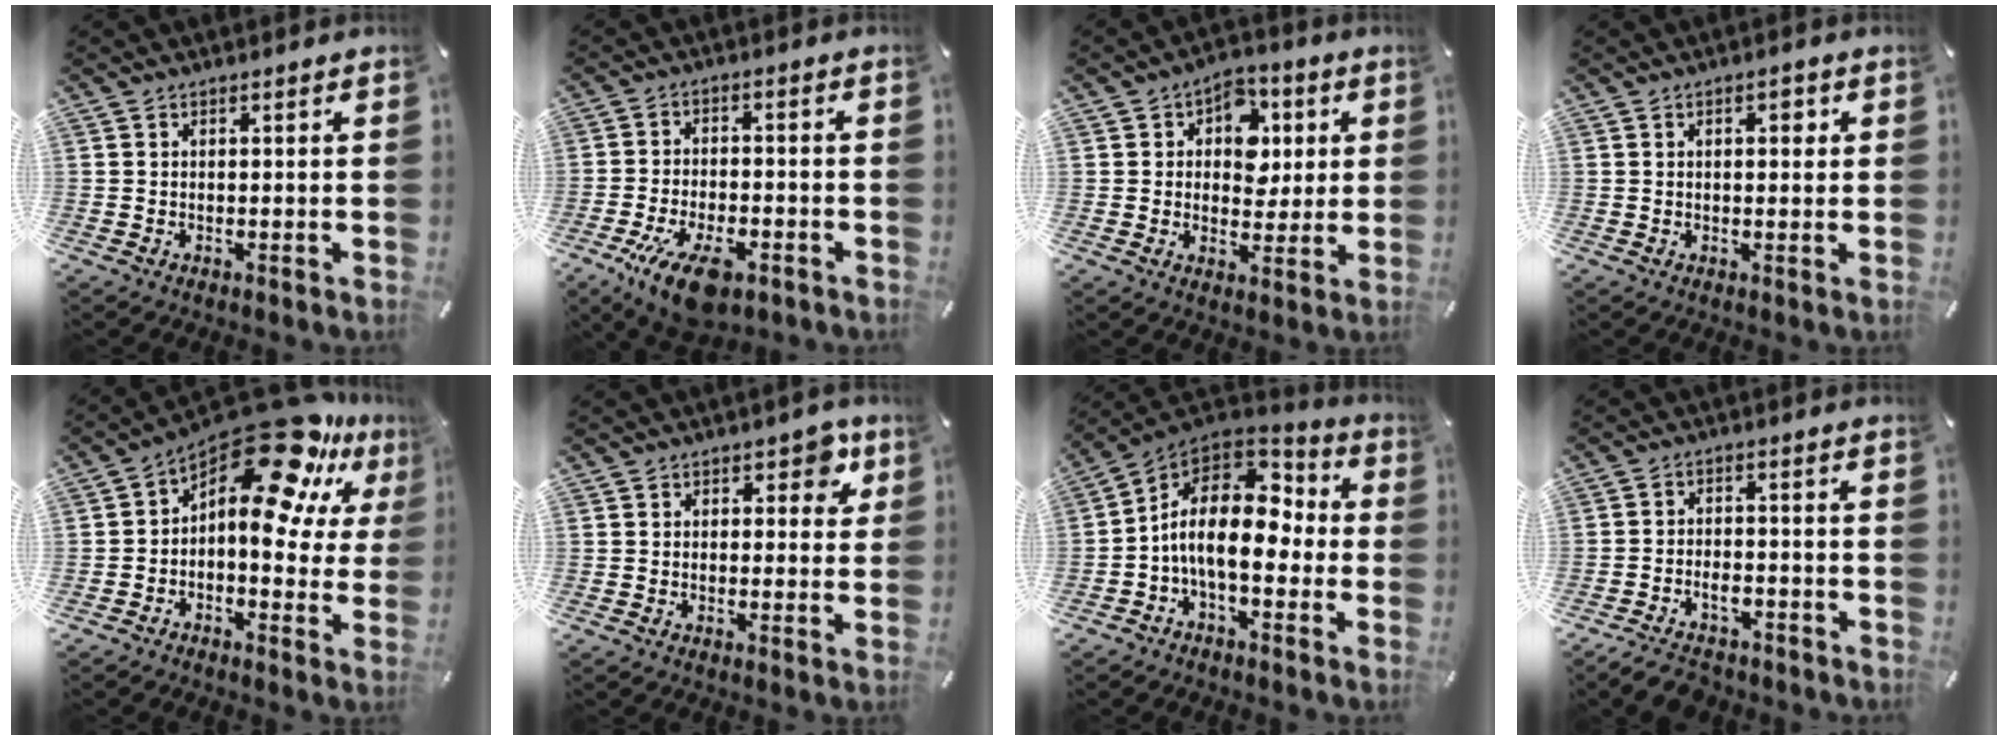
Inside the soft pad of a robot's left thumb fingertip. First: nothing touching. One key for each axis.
{"total": 11.0, "fx": -5.8, "fy": 5.3, "fz": 7.7, "tx": -0.149, "ty": 0.023, "tz": -0.101}
{"total": 8.7, "fx": 1.8, "fy": 7.4, "fz": 4.3, "tx": -0.047, "ty": -0.009, "tz": 0.027}
{"total": 2.5, "fx": 0.6, "fy": 1.4, "fz": 2.0, "tx": -0.026, "ty": 0.003, "tz": 0.004}
{"total": 20.3, "fx": 12.7, "fy": 8.6, "fz": 13.3, "tx": -0.187, "ty": -0.099, "tz": 0.212}
{"total": 5.7, "fx": 2.5, "fy": 3.6, "fz": 3.6, "tx": -0.023, "ty": -0.006, "tz": 0.034}
{"total": 15.2, "fx": -1.2, "fy": 8.5, "fz": 12.6, "tx": -0.230, "ty": 0.000, "tz": -0.020}
{"total": 5.6, "fx": -3.8, "fy": 3.2, "fz": 2.5, "tx": -0.043, "ty": 0.019, "tz": -0.071}